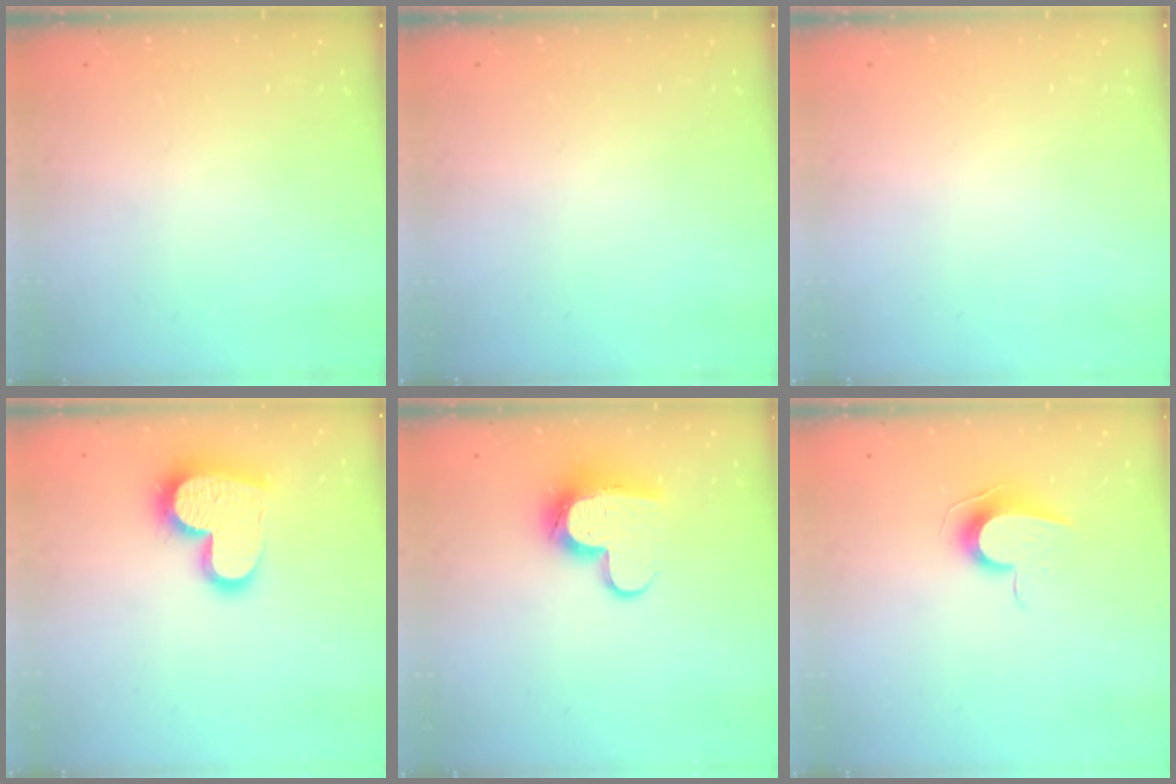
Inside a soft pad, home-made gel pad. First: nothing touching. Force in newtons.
{"total": 0.0}
{"total": 0.0}
{"total": 16.4, "press": 16.3, "slide": 1.2}
{"total": 11.7, "press": 11.7, "slide": 1.0}
{"total": 8.8, "press": 8.7, "slide": 0.8}